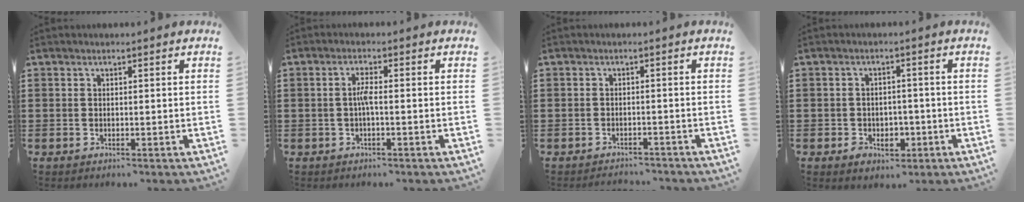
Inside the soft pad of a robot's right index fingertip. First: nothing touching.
{"total": 2.4, "force": [-0.5, 0.3, 2.4], "torque": [-0.053, -0.001, -0.013]}
{"total": 1.9, "force": [-1.8, 0.4, -0.3], "torque": [-0.001, 0.004, -0.043]}
{"total": 2.9, "force": [-1.3, 2.3, 1.2], "torque": [-0.028, 0.002, -0.029]}